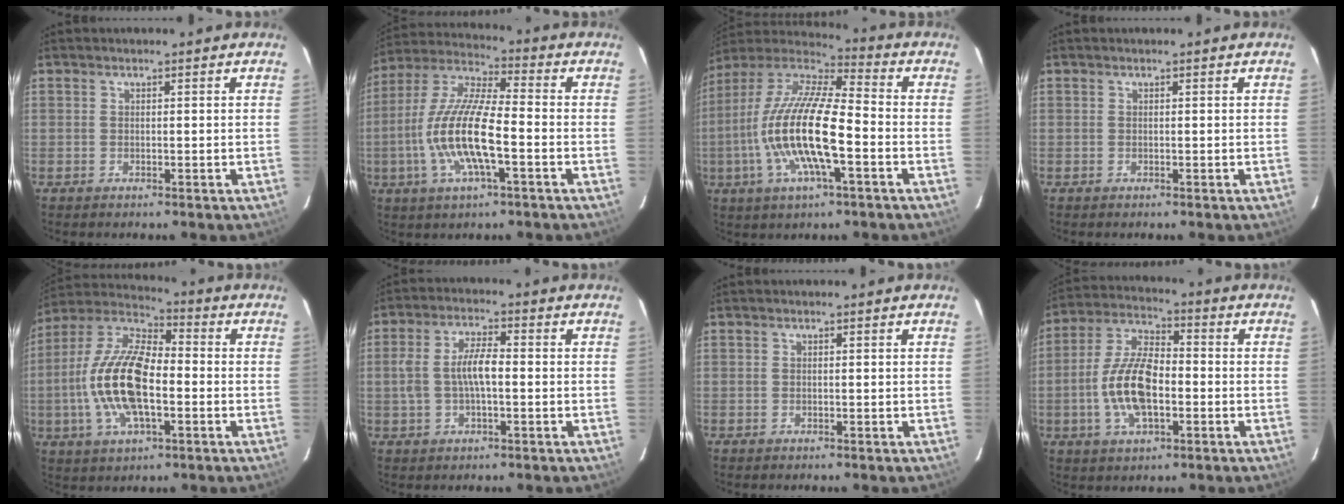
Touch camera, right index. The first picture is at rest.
{"total": 15.2, "force": [-4.0, 3.7, 14.2], "torque": [-0.289, -0.006, -0.082]}
{"total": 19.0, "force": [-4.6, 4.9, 17.8], "torque": [-0.345, -0.013, -0.093]}
{"total": 0.0}
{"total": 17.4, "force": [-2.9, 7.5, 15.4], "torque": [-0.317, 0.005, -0.063]}
{"total": 7.0, "force": [-0.5, 2.7, 6.4], "torque": [-0.130, 0.011, -0.008]}
{"total": 0.0}
{"total": 12.6, "force": [-2.7, 5.6, 10.9], "torque": [-0.227, 0.007, -0.052]}